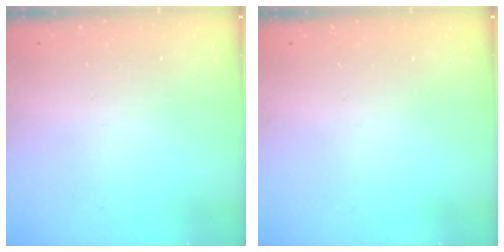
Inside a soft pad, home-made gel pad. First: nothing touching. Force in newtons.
{"total": 0.0}